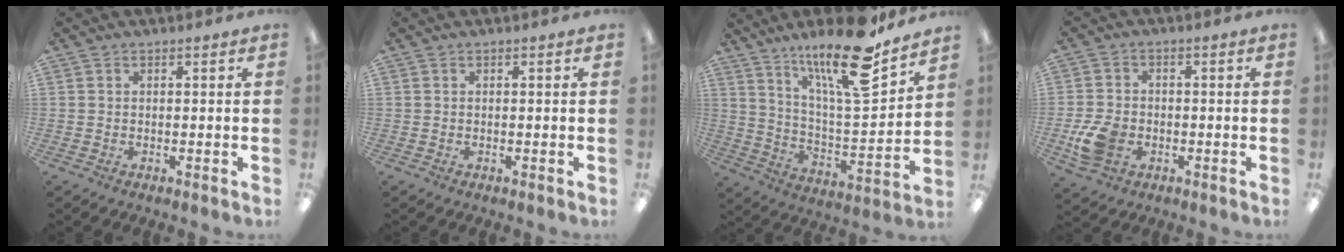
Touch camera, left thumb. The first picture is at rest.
{"total": 0.0}
{"total": 20.1, "force": [14.7, 4.8, 12.9], "torque": [-0.219, -0.092, 0.239]}
{"total": 7.7, "force": [-2.3, 5.7, 4.6], "torque": [-0.088, 0.009, -0.039]}